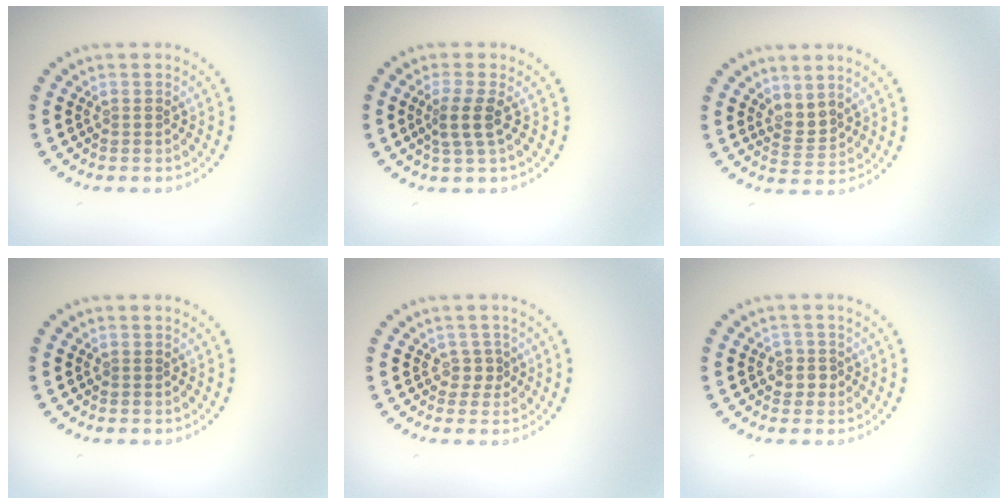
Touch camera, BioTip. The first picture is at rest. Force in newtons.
{"total": 2.3, "press": 1.9, "slide": 1.4}
{"total": 1.9, "press": 1.4, "slide": 1.3}
{"total": 0.0}
{"total": 1.4, "press": 1.0, "slide": 1.0}
{"total": 1.6, "press": 1.3, "slide": 0.9}